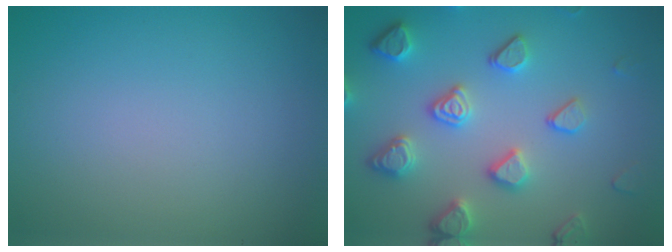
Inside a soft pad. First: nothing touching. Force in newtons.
{"total": 4.9, "press": 4.4, "slide": 2.3}